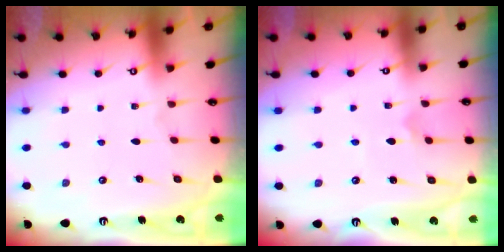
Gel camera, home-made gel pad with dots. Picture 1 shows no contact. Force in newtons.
{"total": 2.8, "press": 2.8, "slide": 0.4}